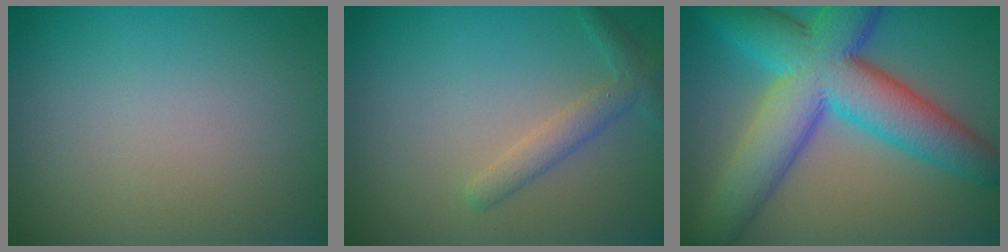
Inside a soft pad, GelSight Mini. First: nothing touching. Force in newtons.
{"total": 2.2, "press": 2.2, "slide": 0.1}
{"total": 11.4, "press": 11.4, "slide": 0.1}